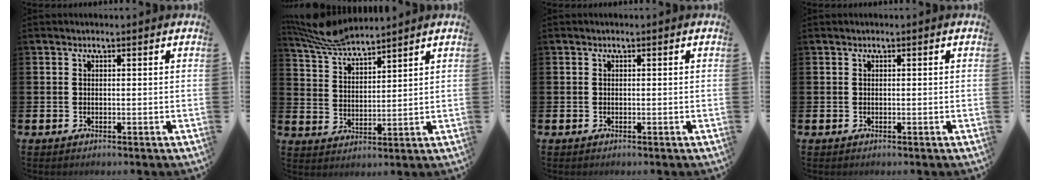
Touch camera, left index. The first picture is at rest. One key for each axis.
{"total": 6.7, "fx": 6.4, "fy": 0.6, "fz": 1.9, "tx": -0.057, "ty": -0.033, "tz": 0.117}
{"total": 0.0}
{"total": 0.0}